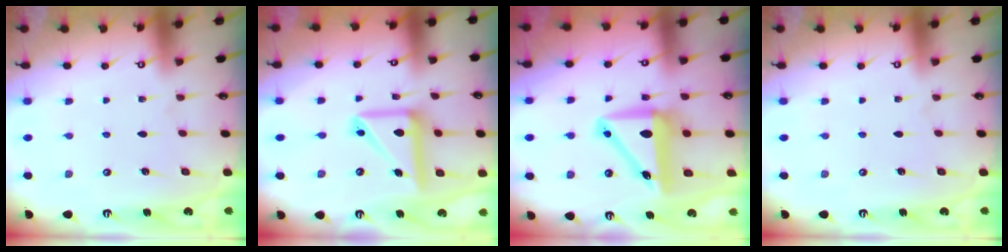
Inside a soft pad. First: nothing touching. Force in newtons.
{"total": 14.1, "press": 14.0, "slide": 1.8}
{"total": 11.2, "press": 10.9, "slide": 2.3}
{"total": 0.0}